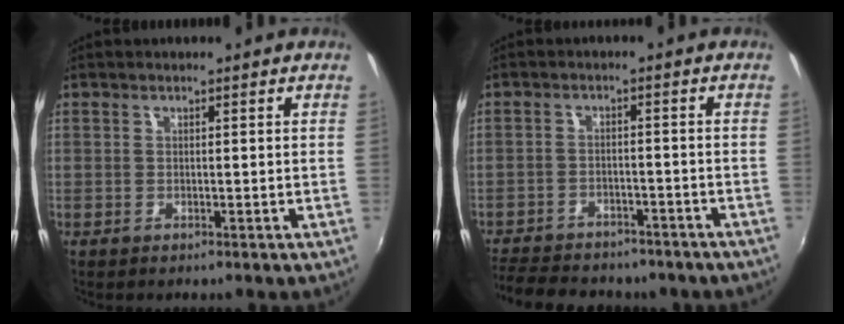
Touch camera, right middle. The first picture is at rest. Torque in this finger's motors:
{"motor_torque": [1.01, -1.13, 0.34, 0.13]}